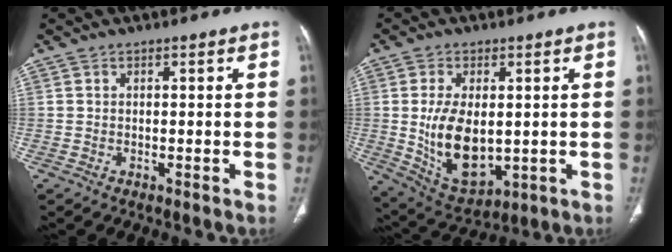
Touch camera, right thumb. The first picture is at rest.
{"total": 13.4, "force": [-0.1, 7.6, 11.0], "torque": [-0.184, -0.015, 0.023]}